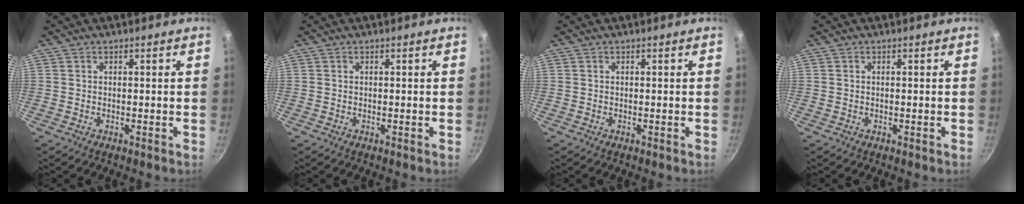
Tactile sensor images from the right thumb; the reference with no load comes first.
{"total": 0.0}
{"total": 0.0}
{"total": 0.0}